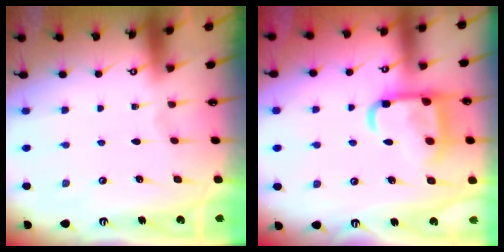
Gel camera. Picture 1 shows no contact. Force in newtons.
{"total": 14.5, "press": 14.5, "slide": 1.4}